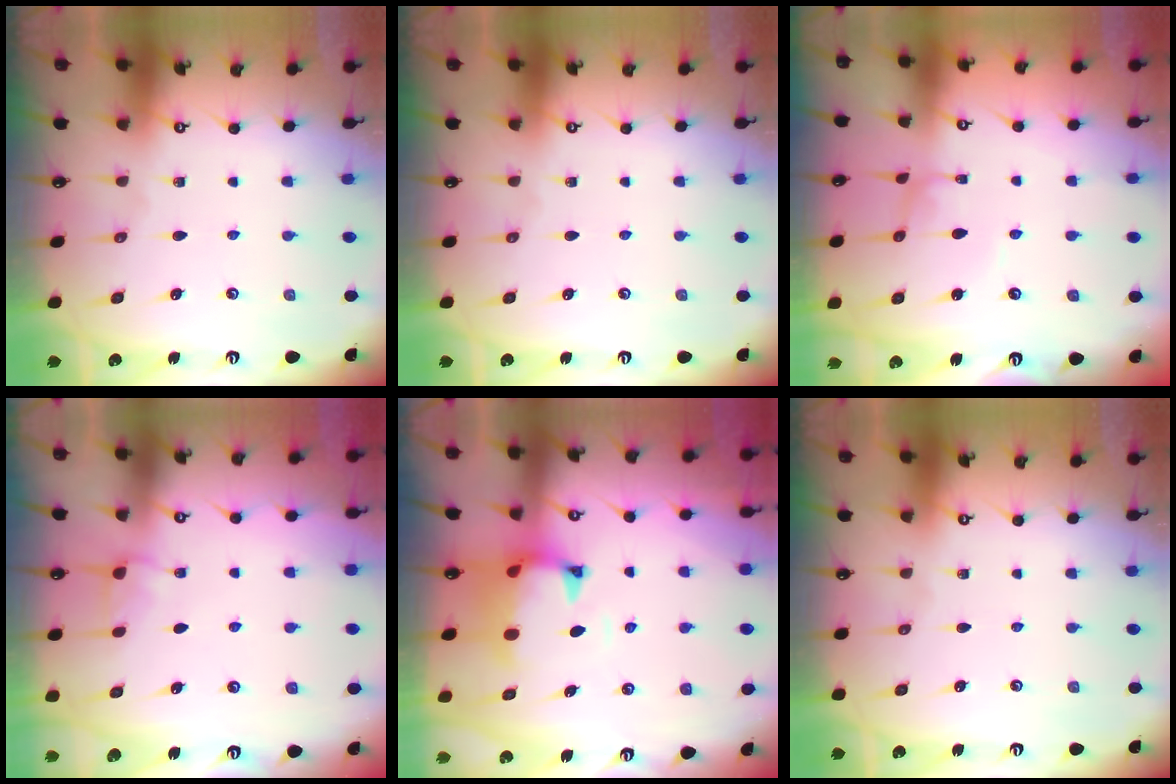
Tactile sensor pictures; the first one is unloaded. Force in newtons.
{"total": 0.0}
{"total": 1.9, "press": 1.9, "slide": 0.0}
{"total": 1.7, "press": 1.6, "slide": 0.7}
{"total": 1.1, "press": 0.3, "slide": 1.1}
{"total": 0.0}